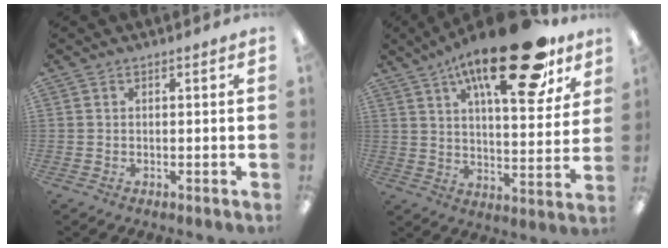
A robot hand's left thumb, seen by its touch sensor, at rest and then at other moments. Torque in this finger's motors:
{"motor_torque": [2.25, 2.14, 1.78, -0.99, 0.25]}